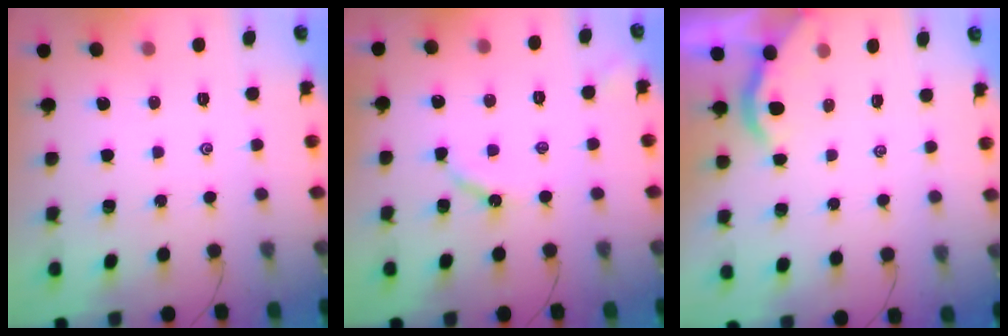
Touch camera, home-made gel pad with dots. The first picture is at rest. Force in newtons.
{"total": 5.5, "press": 5.5, "slide": 0.5}
{"total": 2.2, "press": 2.2, "slide": 0.1}